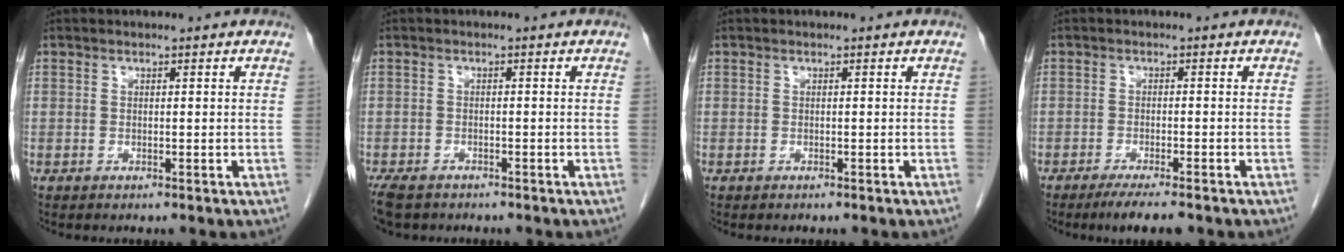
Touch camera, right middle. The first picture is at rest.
{"total": 5.3, "force": [-4.1, 2.6, 2.2], "torque": [-0.037, -0.006, -0.065]}
{"total": 0.0}
{"total": 5.2, "force": [-4.0, 0.6, 3.3], "torque": [-0.048, -0.010, -0.060]}